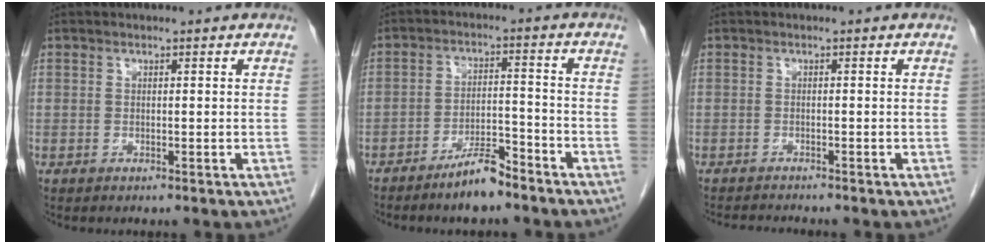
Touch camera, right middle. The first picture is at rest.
{"total": 6.1, "force": [-4.9, 1.2, 3.4], "torque": [-0.059, 0.000, -0.090]}
{"total": 2.7, "force": [-2.6, -0.4, 0.4], "torque": [-0.006, -0.012, -0.042]}